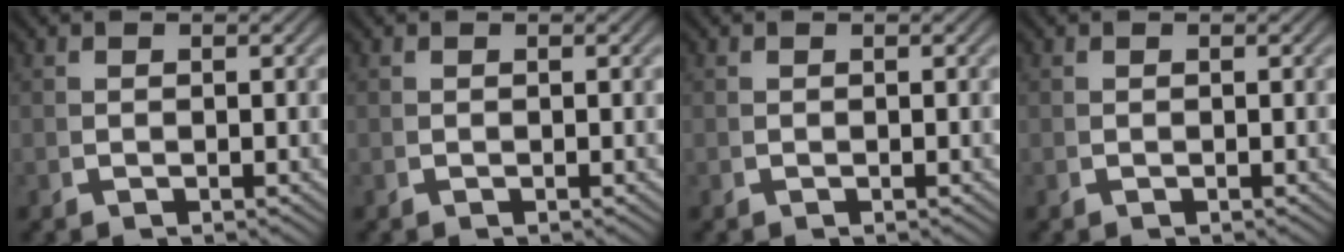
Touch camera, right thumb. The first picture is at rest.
{"total": 0.0}
{"total": 0.0}
{"total": 0.0}